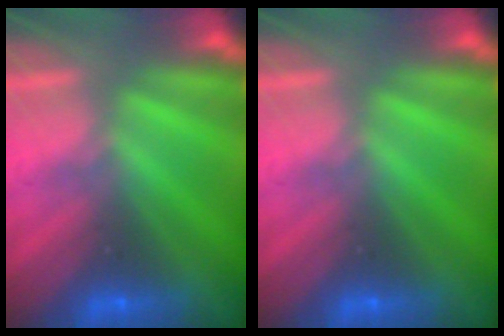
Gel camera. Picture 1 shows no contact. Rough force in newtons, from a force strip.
{"total": 0.0}